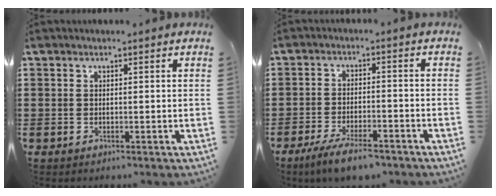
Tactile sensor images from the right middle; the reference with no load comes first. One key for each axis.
{"total": 5.7, "fx": -4.6, "fy": 1.1, "fz": 3.1, "tx": -0.061, "ty": -0.004, "tz": -0.086}